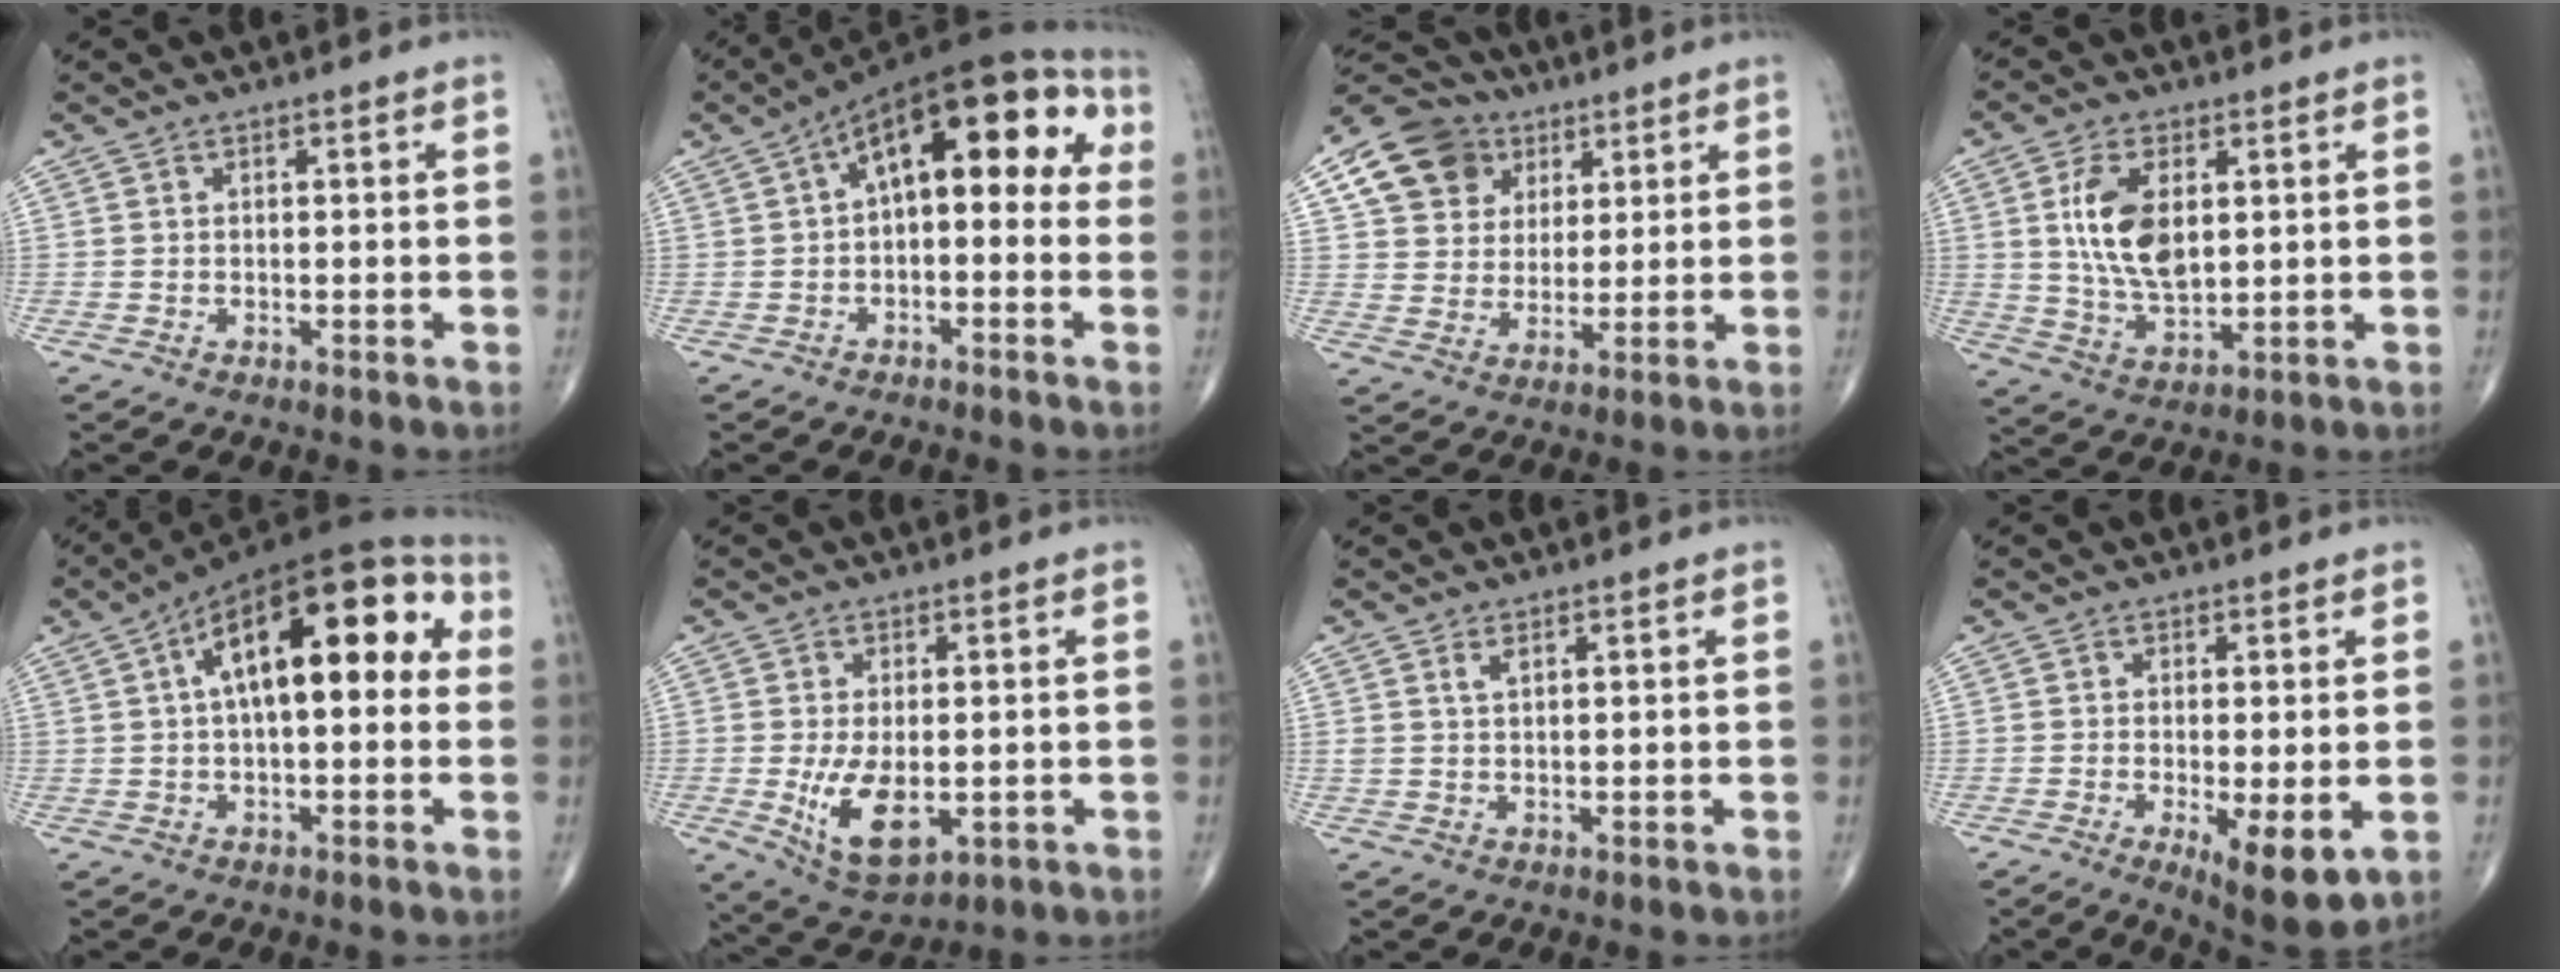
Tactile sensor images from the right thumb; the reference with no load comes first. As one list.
[{"total": 16.7, "force": [2.4, 8.0, 14.5], "torque": [-0.176, 0.054, 0.021]}, {"total": 12.8, "force": [5.7, 10.4, 4.9], "torque": [-0.063, -0.004, 0.100]}, {"total": 11.5, "force": [2.3, 6.3, 9.3], "torque": [-0.170, -0.013, 0.049]}, {"total": 20.3, "force": [3.9, 9.1, 17.8], "torque": [-0.251, 0.050, 0.047]}, {"total": 9.7, "force": [-1.5, 5.1, 8.1], "torque": [-0.133, -0.017, -0.010]}, {"total": 1.4, "force": [0.8, 0.5, 1.0], "torque": [-0.020, -0.001, 0.020]}, {"total": 8.1, "force": [-2.1, 2.4, 7.5], "torque": [-0.108, -0.023, -0.027]}]